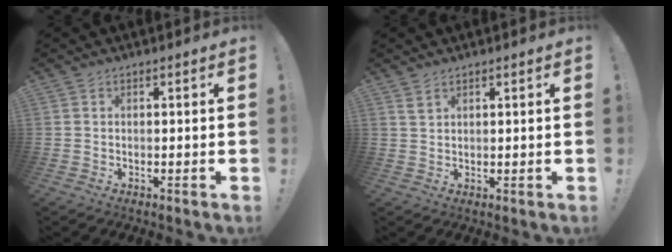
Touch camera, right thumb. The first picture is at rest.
{"total": 1.8, "force": [1.3, 0.6, 1.0], "torque": [-0.017, -0.004, 0.024]}